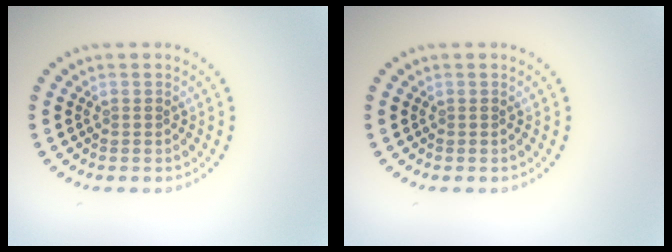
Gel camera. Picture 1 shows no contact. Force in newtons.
{"total": 0.0}